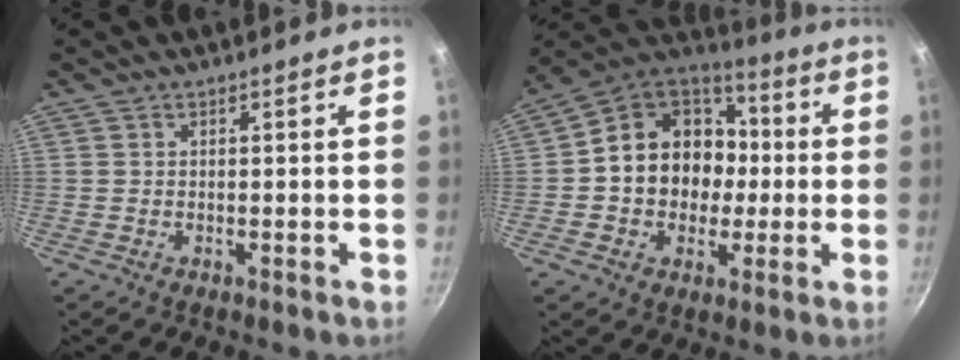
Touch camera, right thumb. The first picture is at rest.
{"total": 17.6, "force": [-0.3, 14.9, 9.5], "torque": [-0.120, 0.039, -0.013]}